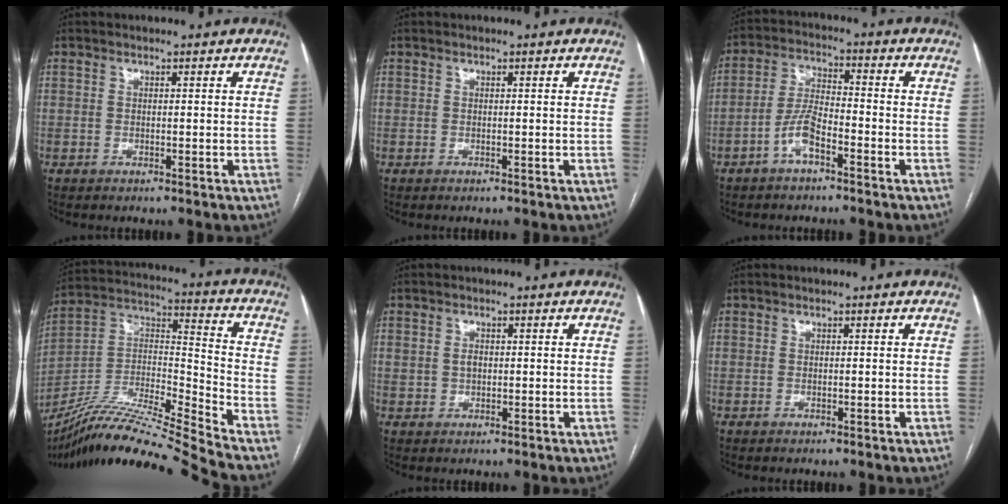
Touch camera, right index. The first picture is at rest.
{"total": 0.0}
{"total": 5.7, "force": [-3.0, 1.6, 4.5], "torque": [-0.105, 0.012, -0.060]}
{"total": 21.1, "force": [-18.8, -2.2, 9.4], "torque": [-0.197, 0.001, -0.341]}
{"total": 1.6, "force": [0.7, 1.2, 0.7], "torque": [-0.022, 0.009, 0.015]}
{"total": 0.0}